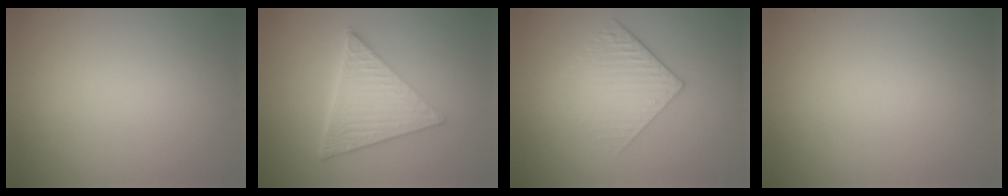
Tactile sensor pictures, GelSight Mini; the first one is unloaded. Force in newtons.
{"total": 6.7, "press": 4.5, "slide": 4.9}
{"total": 3.0, "press": 2.6, "slide": 1.5}
{"total": 0.0}